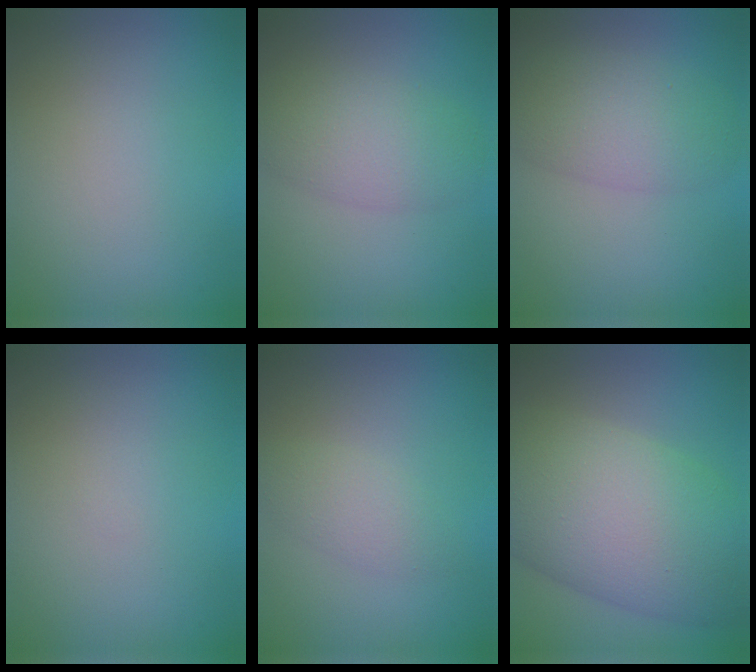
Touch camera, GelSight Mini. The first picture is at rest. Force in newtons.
{"total": 4.3, "press": 4.3, "slide": 0.3}
{"total": 5.0, "press": 5.0, "slide": 0.1}
{"total": 0.0}
{"total": 2.1, "press": 2.1, "slide": 0.1}
{"total": 12.6, "press": 12.6, "slide": 0.3}